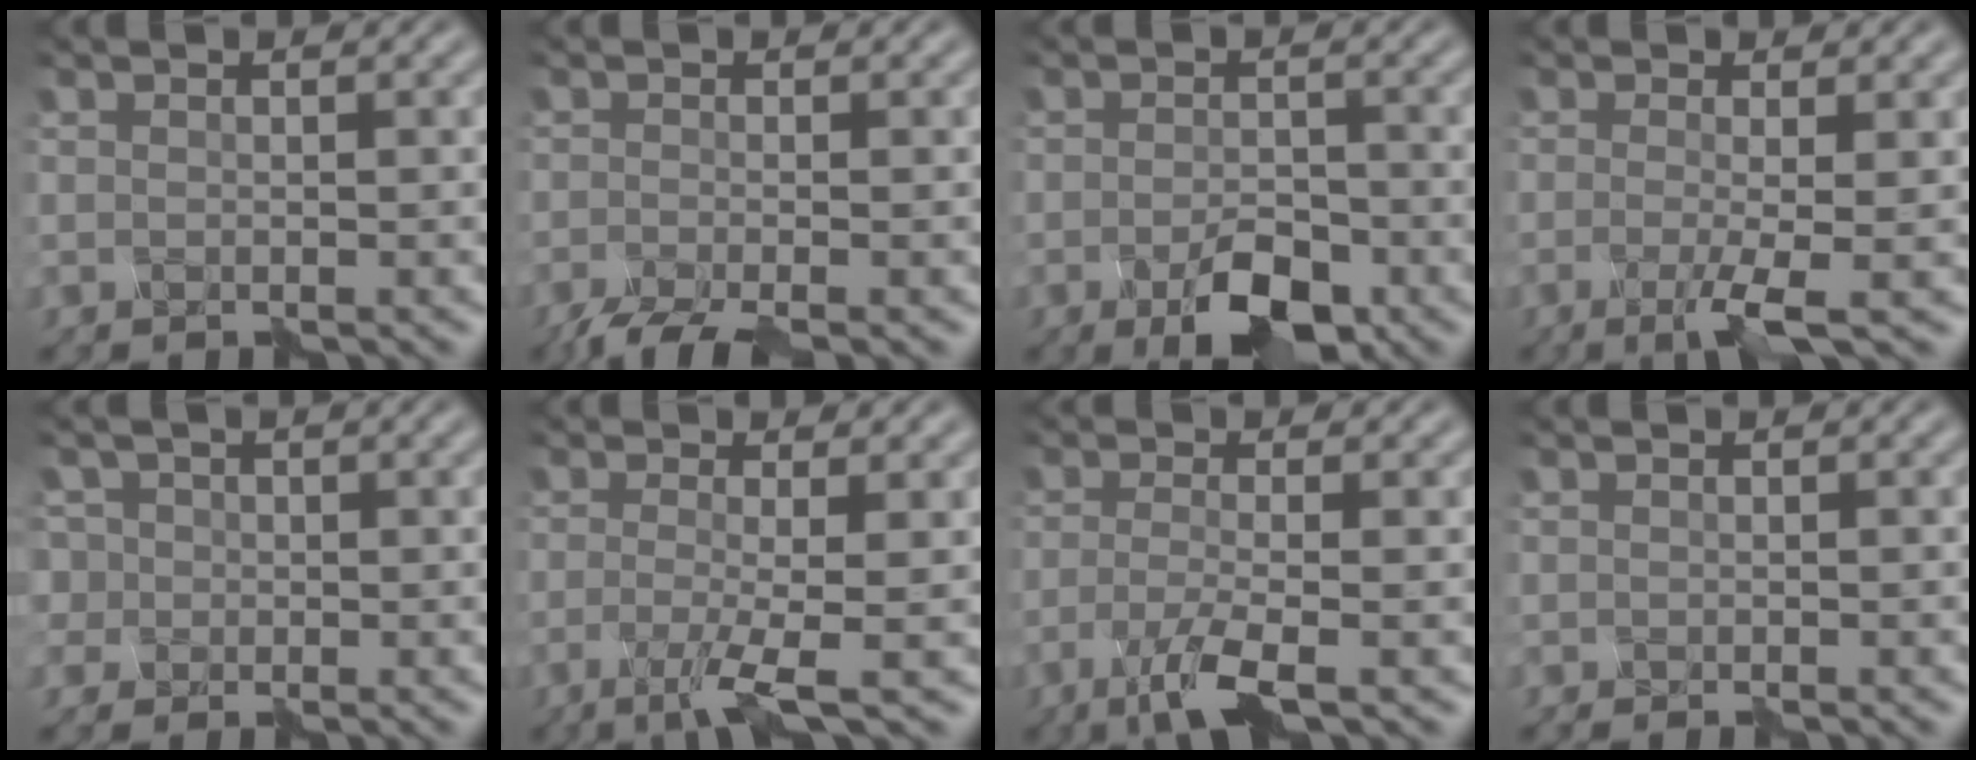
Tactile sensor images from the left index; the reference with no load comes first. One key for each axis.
{"total": 3.2, "fx": -2.6, "fy": 0.3, "fz": 1.7, "tx": -0.050, "ty": -0.004, "tz": -0.059}
{"total": 3.6, "fx": -2.3, "fy": 1.2, "fz": 2.5, "tx": -0.054, "ty": 0.001, "tz": -0.041}
{"total": 3.7, "fx": -1.4, "fy": 0.4, "fz": 3.4, "tx": -0.077, "ty": -0.003, "tz": -0.031}
{"total": 3.7, "fx": 0.8, "fy": 3.4, "fz": 1.1, "tx": -0.040, "ty": 0.029, "tz": -0.020}
{"total": 4.1, "fx": -1.7, "fy": 0.4, "fz": 3.7, "tx": -0.081, "ty": -0.005, "tz": -0.042}
{"total": 3.9, "fx": -2.3, "fy": 0.5, "fz": 3.2, "tx": -0.078, "ty": -0.002, "tz": -0.055}
{"total": 0.5, "fx": -0.4, "fy": 0.1, "fz": 0.4, "tx": -0.006, "ty": -0.003, "tz": -0.007}